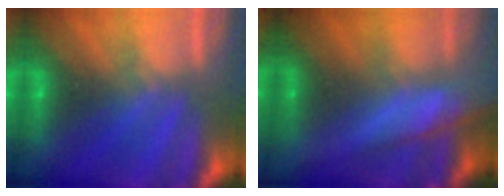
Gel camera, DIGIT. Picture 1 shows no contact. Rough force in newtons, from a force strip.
{"total": 5.5}